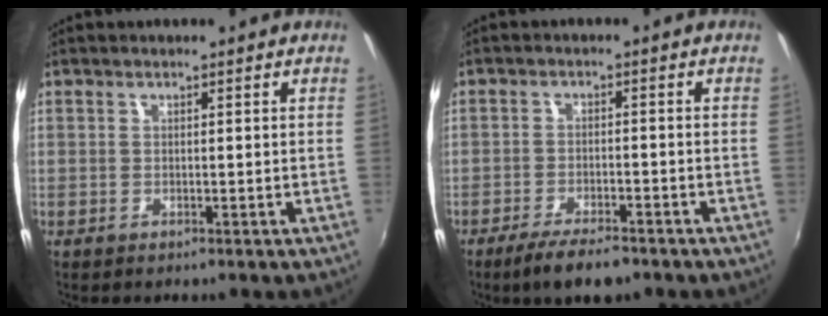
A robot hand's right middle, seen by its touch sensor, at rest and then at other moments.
{"total": 7.2, "force": [-5.5, 1.7, 4.3], "torque": [-0.099, -0.014, -0.094]}